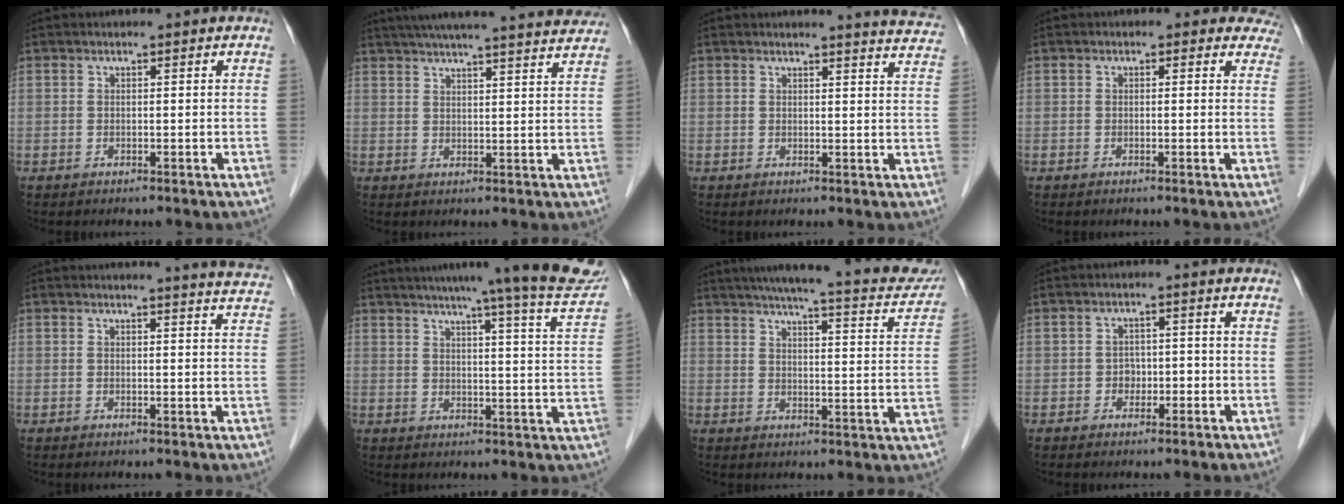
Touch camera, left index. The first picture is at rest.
{"total": 24.8, "force": [22.7, 1.5, 10.0], "torque": [-0.159, -0.005, 0.285]}
{"total": 7.4, "force": [7.3, -0.1, 1.2], "torque": [-0.008, -0.043, 0.057]}
{"total": 3.5, "force": [2.6, 2.4, 0.5], "torque": [0.020, -0.005, 0.003]}
{"total": 8.6, "force": [8.4, -0.4, 2.1], "torque": [-0.019, -0.041, 0.071]}
{"total": 21.9, "force": [19.4, -0.3, 10.1], "torque": [-0.138, -0.053, 0.226]}
{"total": 22.9, "force": [19.5, 3.4, 11.4], "torque": [-0.161, -0.011, 0.234]}
{"total": 2.4, "force": [-1.0, 1.9, 1.1], "torque": [-0.012, 0.007, -0.014]}